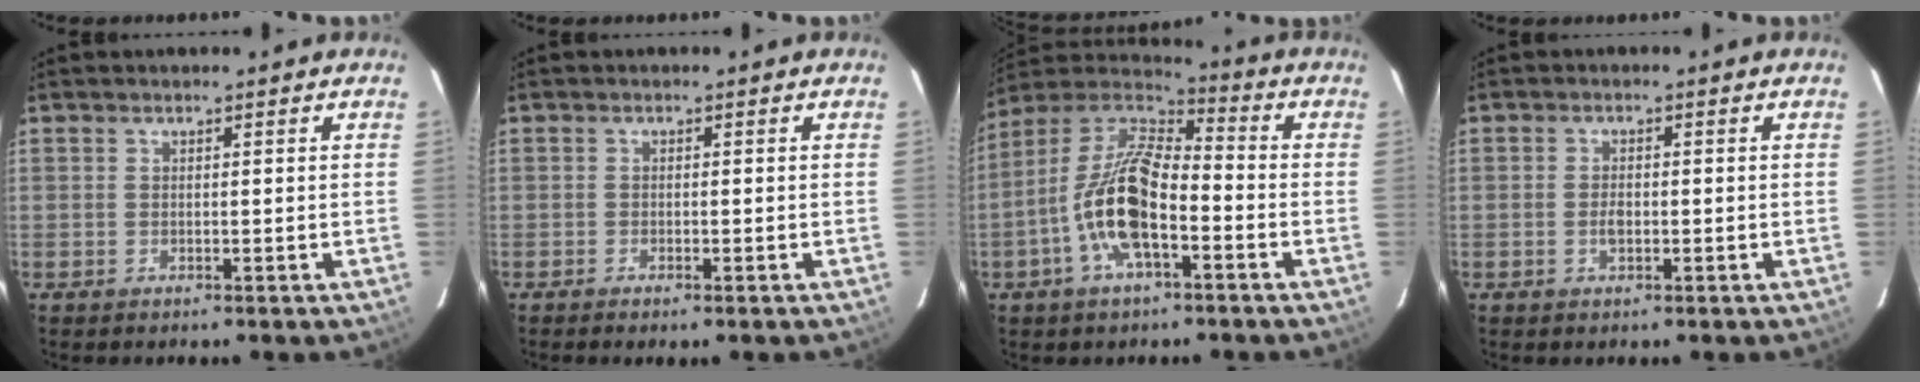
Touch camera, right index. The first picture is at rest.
{"total": 1.2, "force": [-0.9, 0.1, 0.8], "torque": [-0.018, -0.003, -0.016]}
{"total": 15.0, "force": [-5.1, 5.7, 12.9], "torque": [-0.261, 0.001, -0.103]}
{"total": 2.3, "force": [-0.6, 1.2, 1.8], "torque": [-0.035, 0.001, -0.010]}